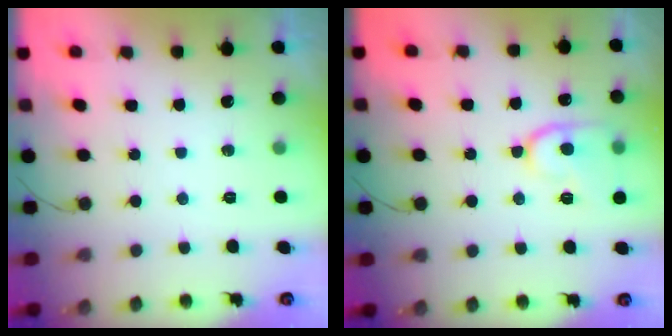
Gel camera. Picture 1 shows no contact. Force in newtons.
{"total": 12.4, "press": 12.4, "slide": 1.2}